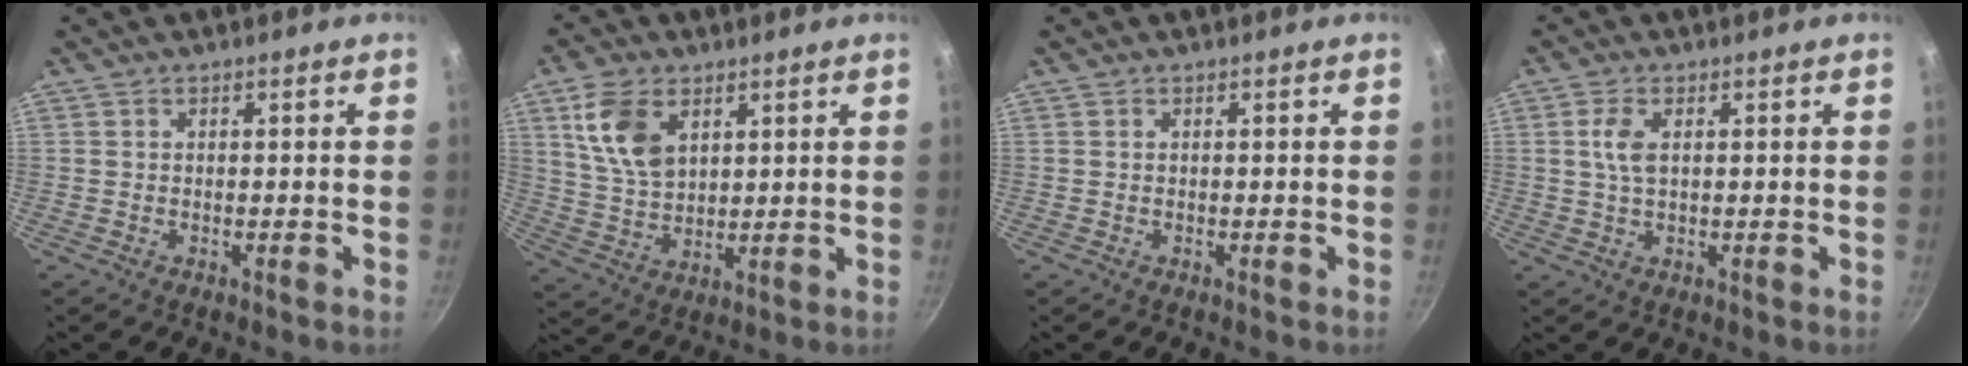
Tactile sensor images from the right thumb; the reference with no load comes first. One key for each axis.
{"total": 10.6, "fx": 4.5, "fy": 6.5, "fz": 7.0, "tx": -0.124, "ty": -0.022, "tz": 0.092}
{"total": 0.0}
{"total": 4.0, "fx": 1.0, "fy": 2.1, "fz": 3.3, "tx": -0.069, "ty": 0.002, "tz": 0.019}